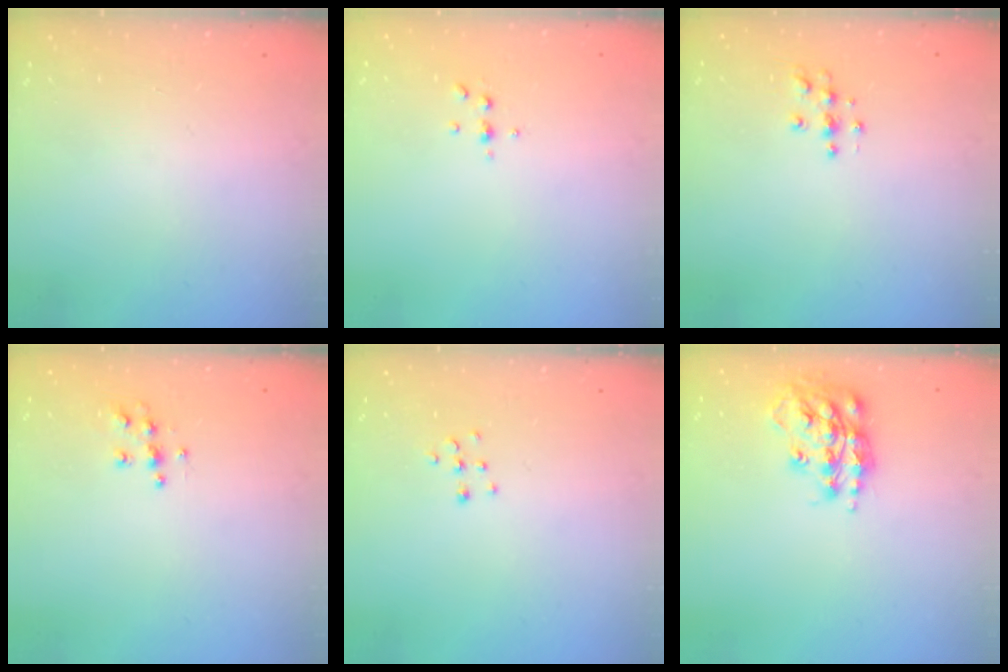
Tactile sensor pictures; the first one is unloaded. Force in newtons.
{"total": 3.8, "press": 3.7, "slide": 0.5}
{"total": 5.1, "press": 5.1, "slide": 0.3}
{"total": 6.2, "press": 6.2, "slide": 0.2}
{"total": 5.8, "press": 5.8, "slide": 0.3}
{"total": 15.5, "press": 15.4, "slide": 1.3}